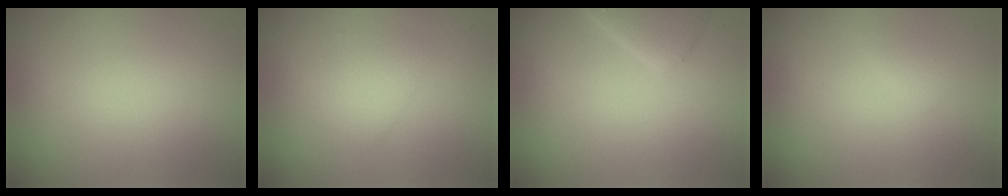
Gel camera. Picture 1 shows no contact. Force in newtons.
{"total": 1.6, "press": 1.6, "slide": 0.1}
{"total": 2.4, "press": 2.4, "slide": 0.2}
{"total": 0.7, "press": 0.7, "slide": 0.1}